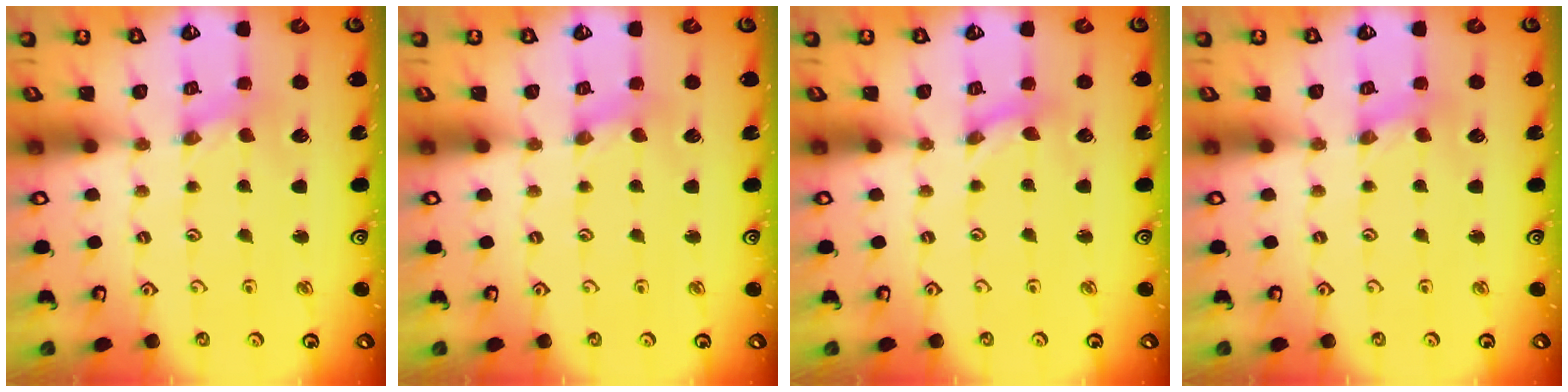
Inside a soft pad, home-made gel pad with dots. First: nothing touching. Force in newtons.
{"total": 1.0, "press": 1.0, "slide": 0.2}
{"total": 0.0}
{"total": 1.1, "press": 1.1, "slide": 0.2}